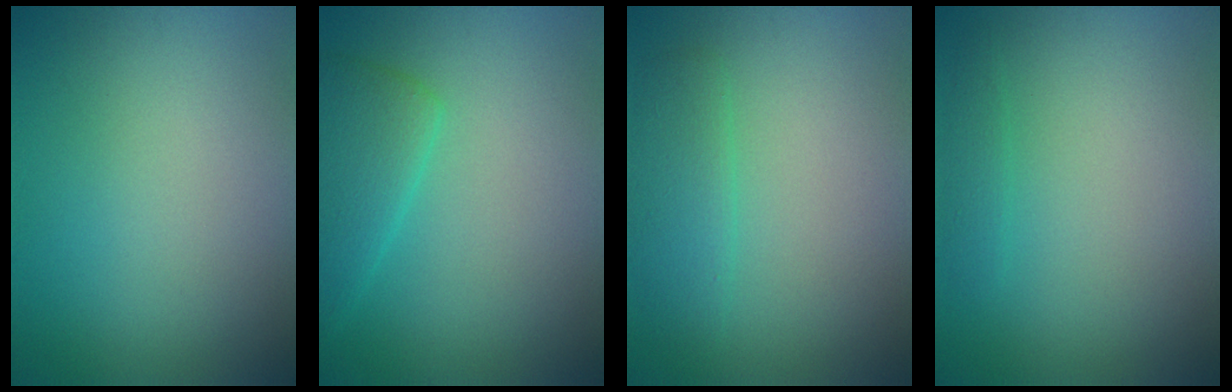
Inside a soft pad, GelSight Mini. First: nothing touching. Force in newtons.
{"total": 3.5, "press": 3.5, "slide": 0.2}
{"total": 2.5, "press": 2.5, "slide": 0.2}
{"total": 1.0, "press": 1.0, "slide": 0.1}